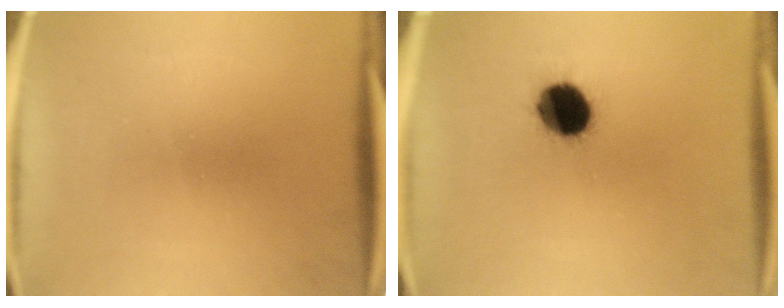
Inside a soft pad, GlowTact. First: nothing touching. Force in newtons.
{"total": 11.6}